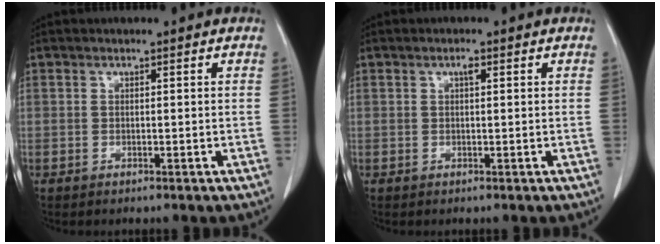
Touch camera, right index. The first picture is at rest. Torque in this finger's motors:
{"motor_torque": [0.12, -0.09, 0.04, 0.02]}